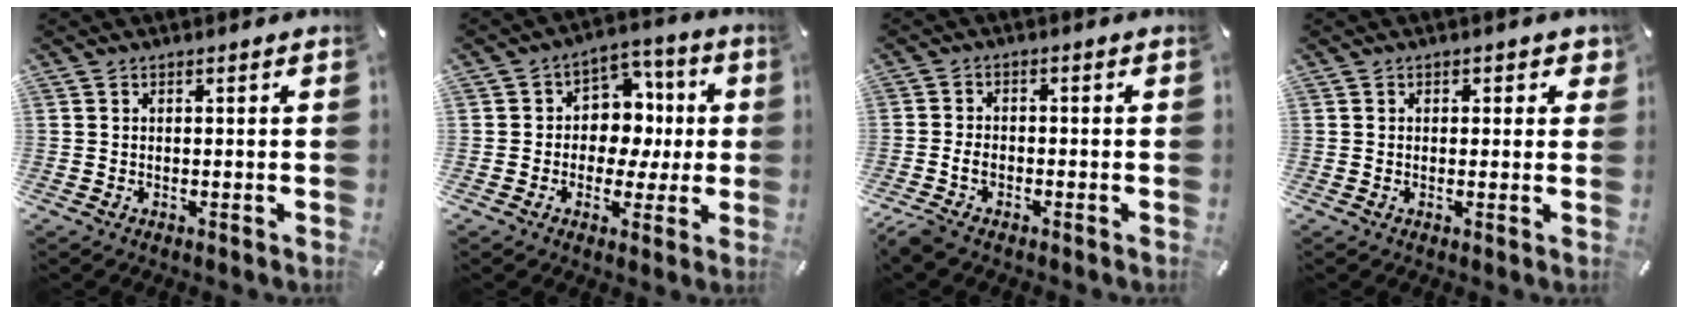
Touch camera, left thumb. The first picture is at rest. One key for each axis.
{"total": 9.3, "fx": -0.3, "fy": 8.6, "fz": 3.5, "tx": -0.041, "ty": 0.005, "tz": -0.005}
{"total": 3.2, "fx": -1.8, "fy": 1.9, "fz": 1.9, "tx": -0.046, "ty": 0.008, "tz": -0.038}
{"total": 1.5, "fx": 0.3, "fy": 1.2, "fz": 0.9, "tx": 0.006, "ty": -0.003, "tz": -0.002}